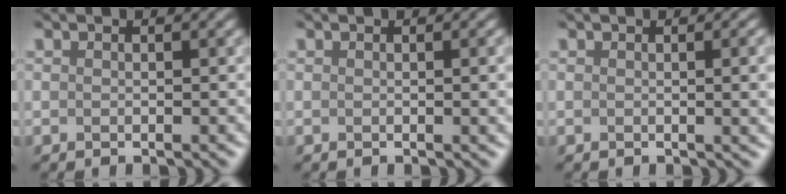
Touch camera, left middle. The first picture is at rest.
{"total": 2.2, "force": [0.1, 0.9, 2.0], "torque": [-0.010, 0.015, -0.013]}
{"total": 3.9, "force": [0.0, 1.6, 3.5], "torque": [-0.026, 0.018, -0.009]}